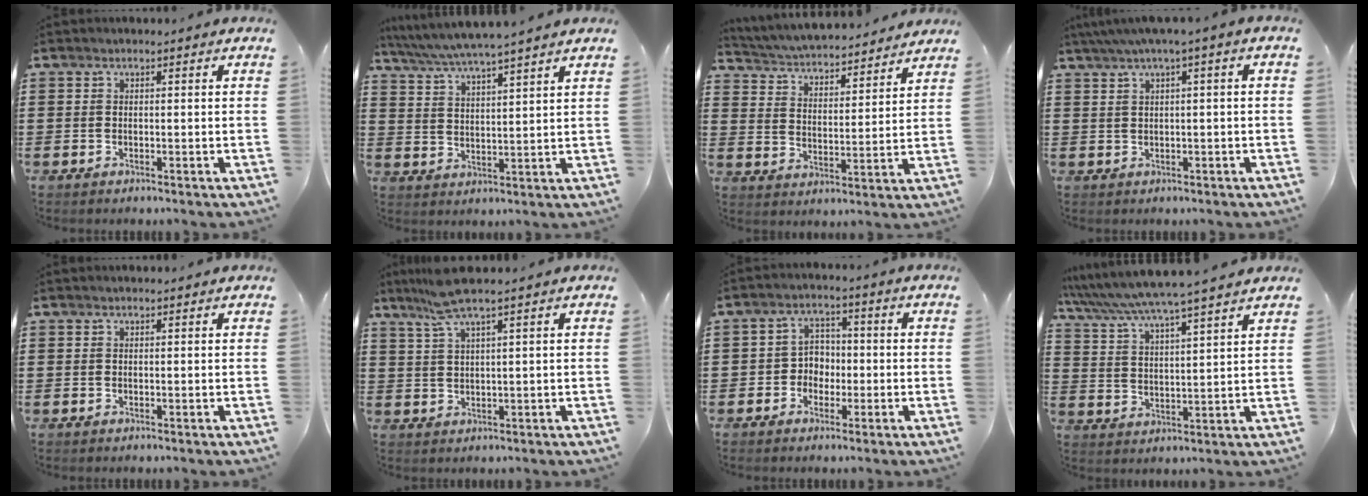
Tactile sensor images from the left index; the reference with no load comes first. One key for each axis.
{"total": 4.6, "fx": 4.3, "fy": -0.8, "fz": 1.6, "tx": -0.047, "ty": -0.027, "tz": 0.071}
{"total": 4.1, "fx": 4.1, "fy": -0.2, "fz": 0.4, "tx": -0.032, "ty": -0.036, "tz": 0.064}
{"total": 2.2, "fx": 0.0, "fy": 0.0, "fz": 2.2, "tx": -0.039, "ty": -0.002, "tz": -0.001}
{"total": 0.0}
{"total": 5.3, "fx": 3.7, "fy": 0.0, "fz": 3.8, "tx": -0.085, "ty": 0.000, "tz": 0.067}
{"total": 3.9, "fx": -1.3, "fy": 3.5, "fz": 1.3, "tx": -0.037, "ty": 0.011, "tz": -0.031}
{"total": 5.7, "fx": 5.2, "fy": -1.0, "fz": 2.1, "tx": -0.065, "ty": -0.038, "tz": 0.084}